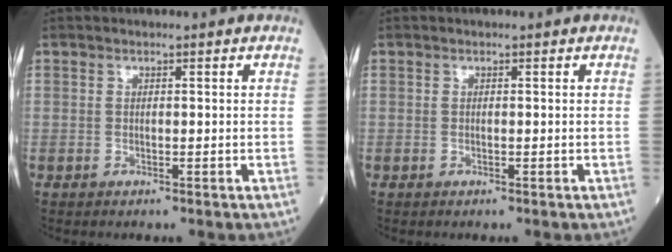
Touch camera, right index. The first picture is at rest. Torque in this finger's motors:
{"motor_torque": [0.06, -0.01, 0.06, -0.01]}